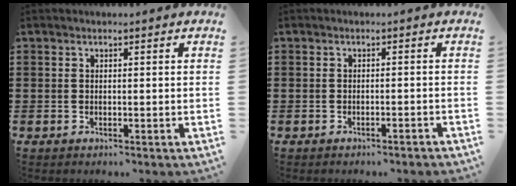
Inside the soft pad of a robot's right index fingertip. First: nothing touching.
{"total": 1.1, "force": [-1.0, -0.1, 0.4], "torque": [-0.008, 0.001, -0.020]}